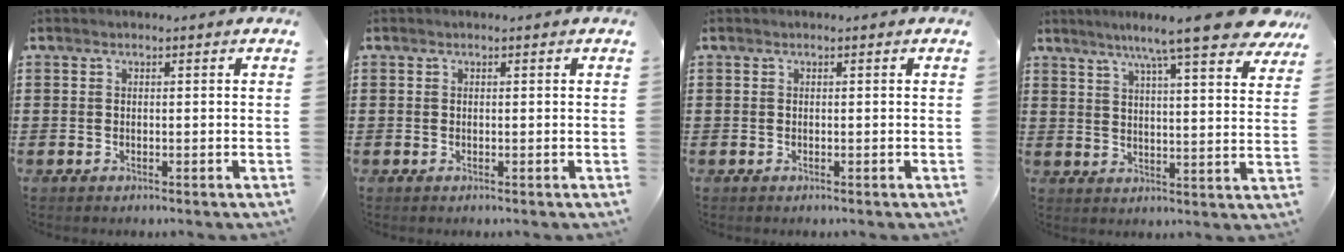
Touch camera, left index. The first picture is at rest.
{"total": 0.0}
{"total": 0.0}
{"total": 10.2, "force": [8.2, 0.0, 6.1], "torque": [-0.118, -0.033, 0.136]}